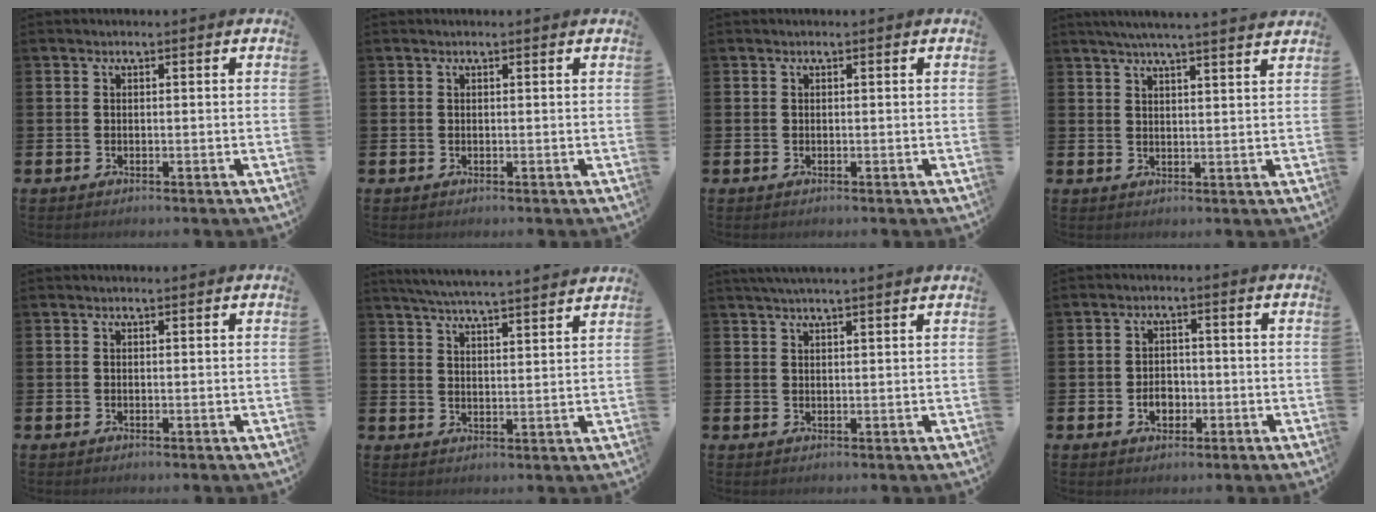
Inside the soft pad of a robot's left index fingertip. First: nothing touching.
{"total": 0.0}
{"total": 0.0}
{"total": 4.9, "force": [4.6, -0.7, 1.4], "torque": [-0.035, -0.018, 0.082]}
{"total": 0.0}
{"total": 5.8, "force": [5.6, -0.4, 1.2], "torque": [-0.043, -0.035, 0.099]}
{"total": 2.6, "force": [2.5, -0.4, 0.7], "torque": [-0.021, -0.003, 0.047]}
{"total": 3.0, "force": [-0.9, 2.2, 1.8], "torque": [-0.020, -0.004, -0.023]}